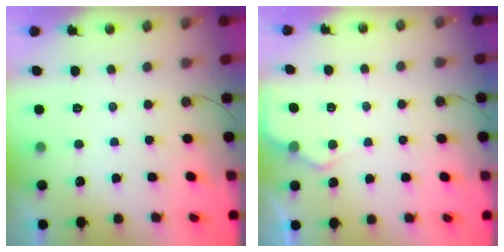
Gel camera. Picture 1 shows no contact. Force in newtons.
{"total": 5.1, "press": 5.0, "slide": 0.4}